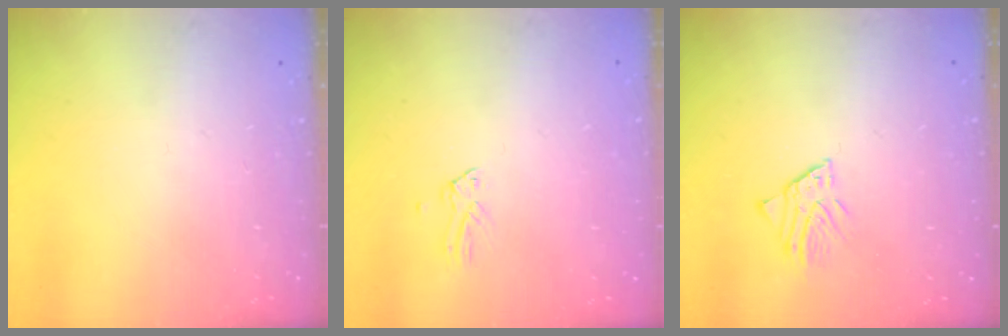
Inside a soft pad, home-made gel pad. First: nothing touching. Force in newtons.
{"total": 0.0}
{"total": 1.4, "press": 1.4, "slide": 0.0}